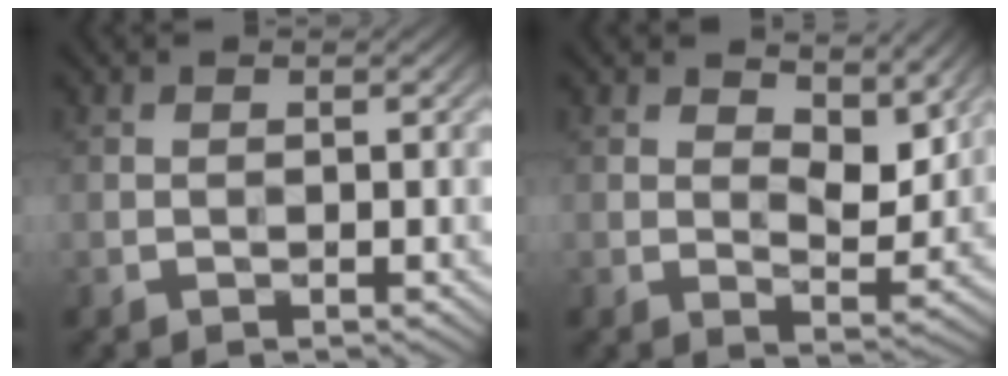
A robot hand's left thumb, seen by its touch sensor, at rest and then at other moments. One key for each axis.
{"total": 6.7, "fx": 4.0, "fy": 3.0, "fz": 4.5, "tx": -0.077, "ty": -0.009, "tz": 0.065}